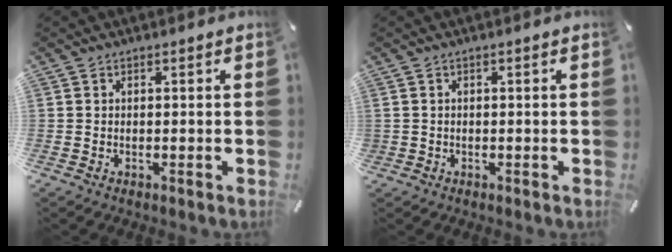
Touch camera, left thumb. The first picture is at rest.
{"total": 0.7, "force": [-0.2, 0.5, 0.4], "torque": [-0.008, 0.002, -0.005]}